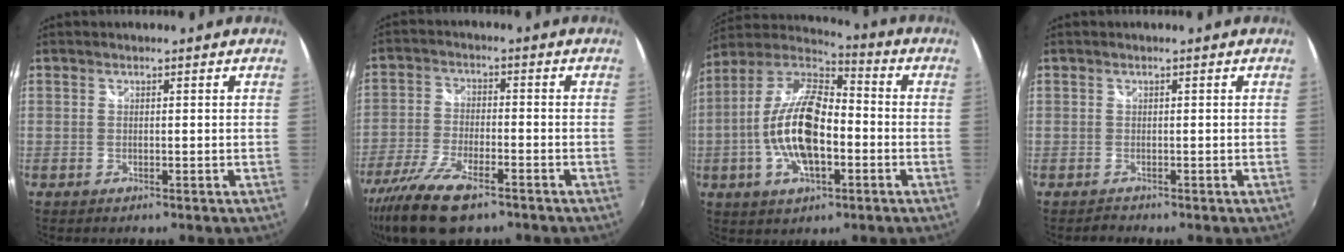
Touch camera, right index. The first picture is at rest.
{"total": 12.8, "force": [-8.8, 4.4, 8.1], "torque": [-0.189, -0.031, -0.171]}
{"total": 16.7, "force": [-3.4, 7.4, 14.6], "torque": [-0.294, 0.004, -0.066]}
{"total": 1.1, "force": [-0.8, 0.7, -0.2], "torque": [0.001, 0.002, -0.014]}